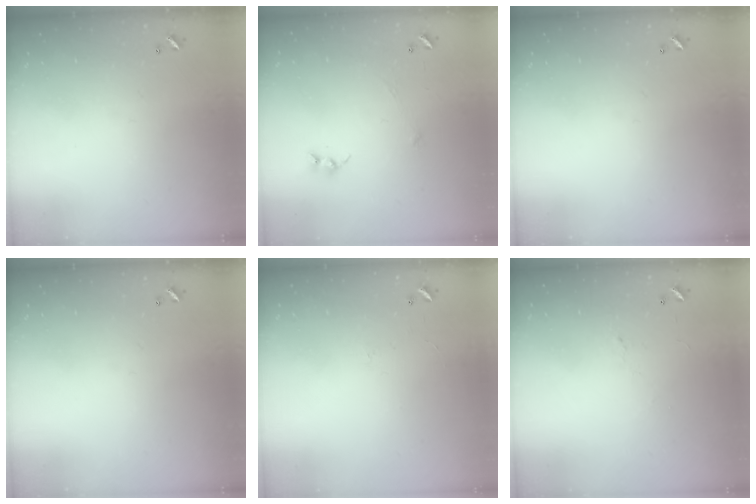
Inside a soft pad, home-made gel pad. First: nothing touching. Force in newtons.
{"total": 4.1, "press": 4.1, "slide": 0.2}
{"total": 0.0}
{"total": 0.0}
{"total": 1.8, "press": 1.7, "slide": 0.4}
{"total": 0.7, "press": 0.4, "slide": 0.6}